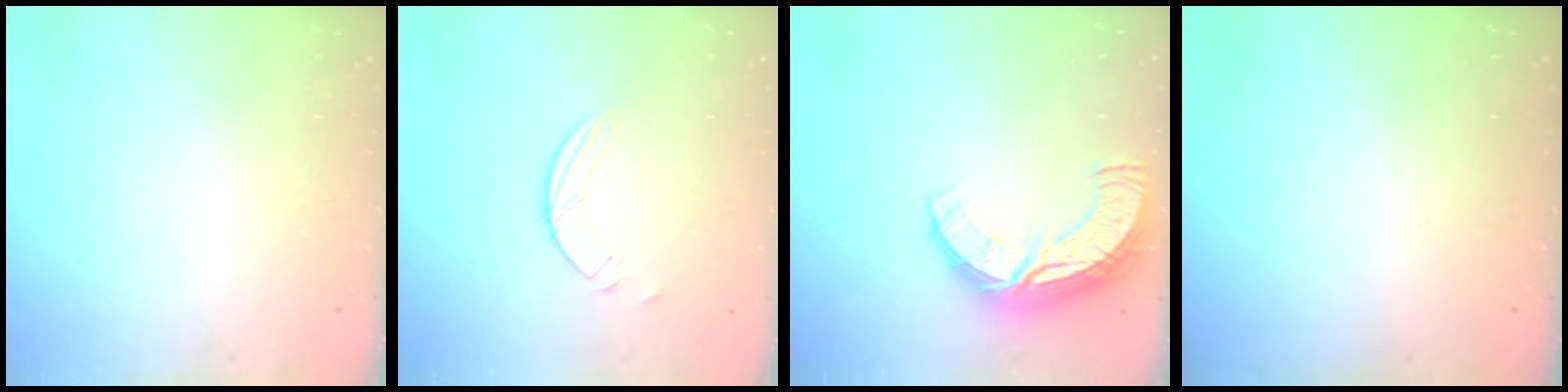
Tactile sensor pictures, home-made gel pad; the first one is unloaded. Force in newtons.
{"total": 2.5, "press": 2.4, "slide": 0.2}
{"total": 11.6, "press": 11.5, "slide": 1.0}
{"total": 0.0}